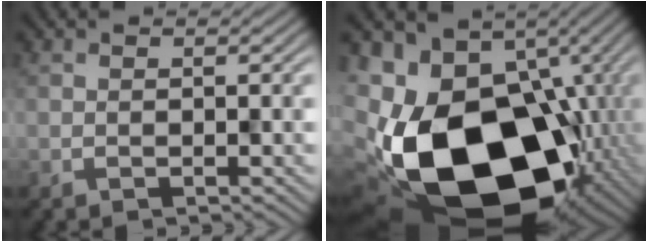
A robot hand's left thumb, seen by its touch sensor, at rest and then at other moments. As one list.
[{"total": 22.1, "force": [-6.8, 14.3, 15.4], "torque": [-0.321, -0.061, -0.086]}]